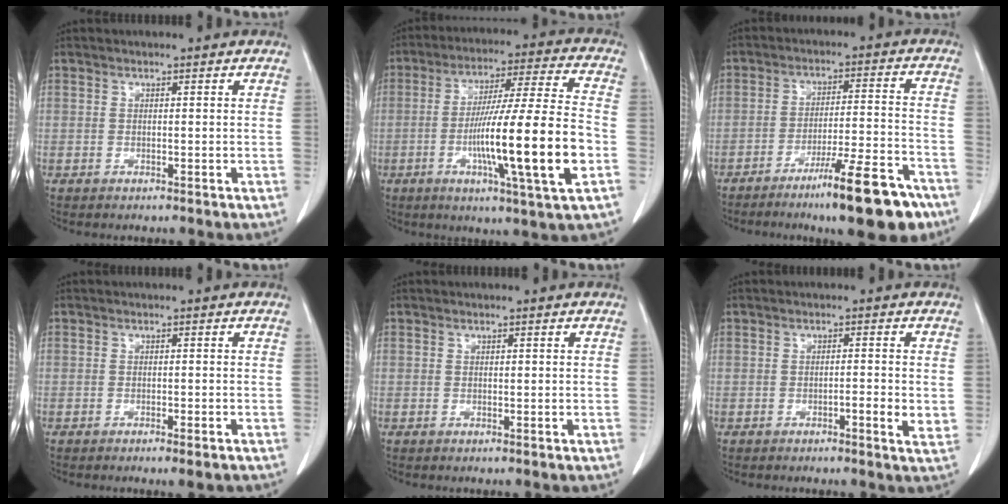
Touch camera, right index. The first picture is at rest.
{"total": 18.3, "force": [-4.5, -0.3, 17.8], "torque": [-0.295, -0.007, -0.077]}
{"total": 13.8, "force": [-9.4, 1.3, 10.0], "torque": [-0.140, 0.002, -0.144]}
{"total": 2.0, "force": [-1.5, 0.2, 1.4], "torque": [-0.017, -0.005, -0.017]}
{"total": 0.0}
{"total": 2.8, "force": [-0.6, 0.4, 2.7], "torque": [-0.041, -0.001, -0.009]}